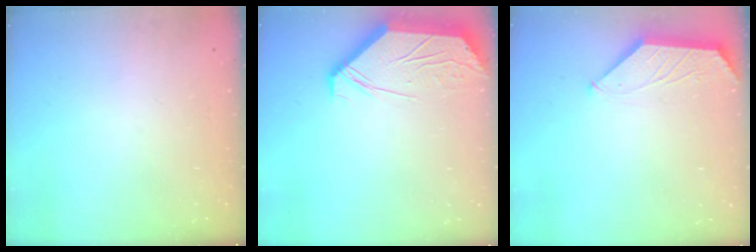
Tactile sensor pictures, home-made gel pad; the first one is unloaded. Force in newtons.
{"total": 4.2, "press": 4.2, "slide": 0.3}
{"total": 1.1, "press": 1.0, "slide": 0.4}